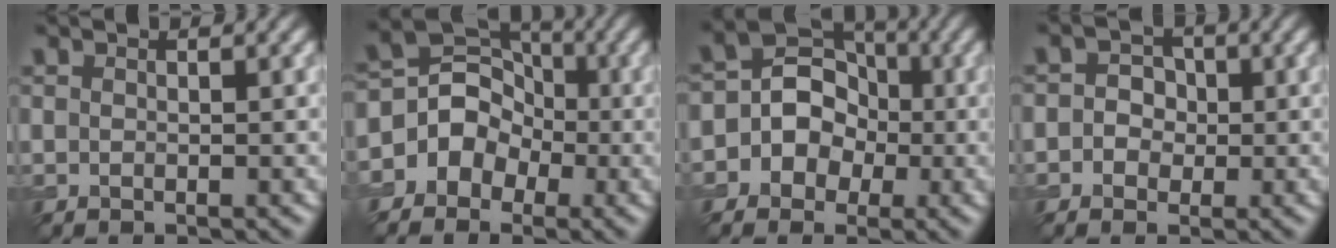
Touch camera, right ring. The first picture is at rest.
{"total": 6.4, "force": [-1.9, 5.7, 2.1], "torque": [-0.012, 0.025, -0.057]}
{"total": 7.0, "force": [-0.8, 6.4, 2.6], "torque": [-0.014, 0.038, -0.043]}
{"total": 2.2, "force": [-0.2, 2.1, 0.7], "torque": [0.014, 0.011, -0.015]}